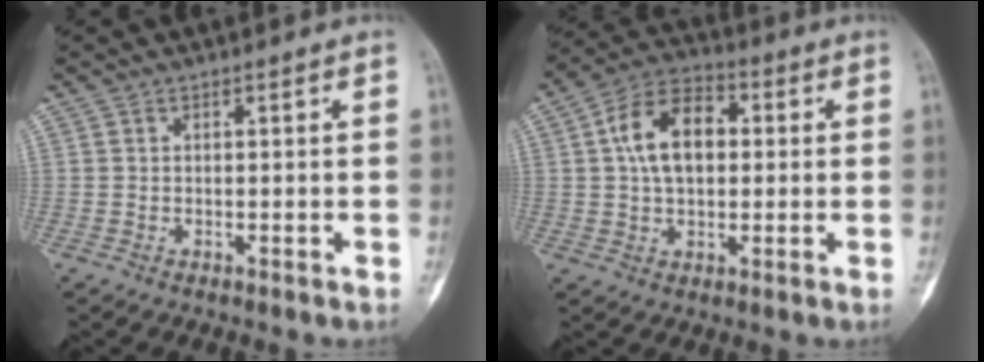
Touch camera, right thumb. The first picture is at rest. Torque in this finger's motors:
{"motor_torque": [-0.80, 1.28, 0.51, -0.31, 0.11]}